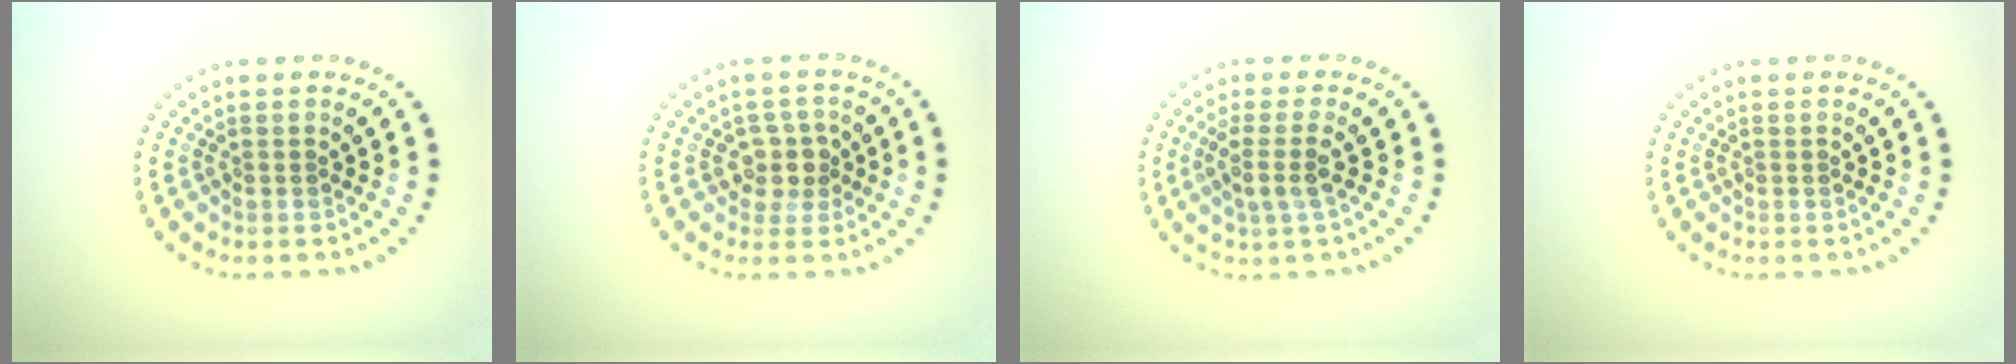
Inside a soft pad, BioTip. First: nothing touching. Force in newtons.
{"total": 2.5, "press": 2.0, "slide": 1.4}
{"total": 2.5, "press": 2.0, "slide": 1.5}
{"total": 0.0}